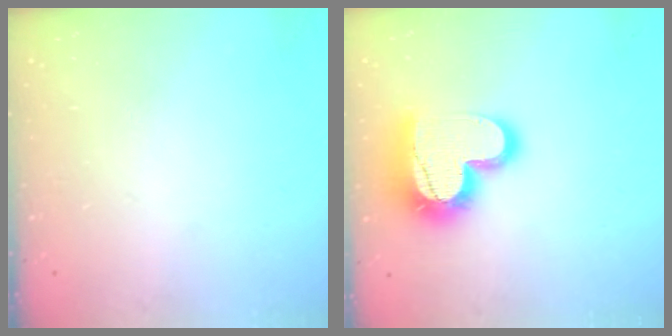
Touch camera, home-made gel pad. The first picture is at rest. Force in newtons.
{"total": 18.1, "press": 18.1, "slide": 1.4}